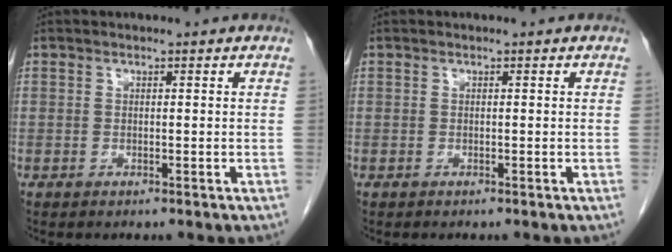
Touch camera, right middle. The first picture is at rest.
{"total": 0.0}